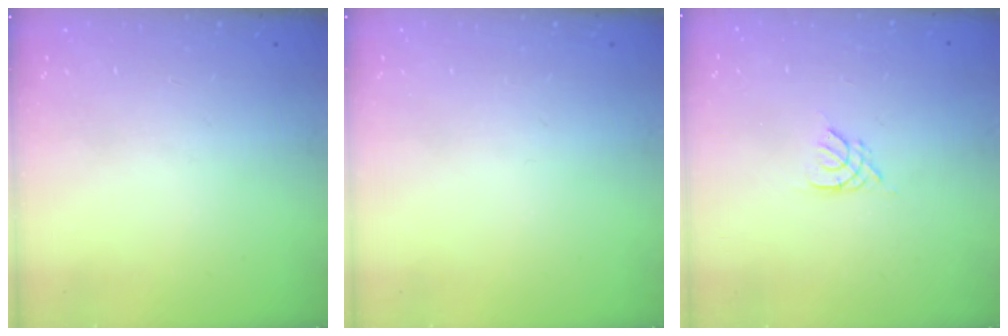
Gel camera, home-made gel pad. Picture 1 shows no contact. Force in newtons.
{"total": 0.0}
{"total": 2.8, "press": 2.7, "slide": 0.5}